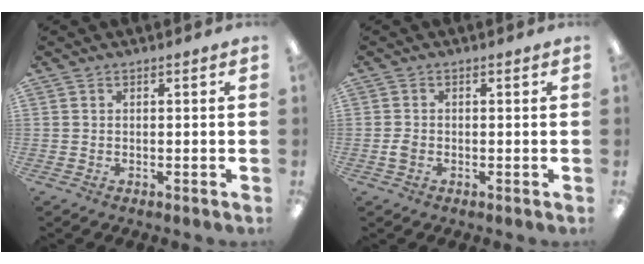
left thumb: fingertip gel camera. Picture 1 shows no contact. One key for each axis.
{"total": 1.9, "fx": -0.4, "fy": 1.3, "fz": 1.3, "tx": -0.024, "ty": 0.003, "tz": -0.007}